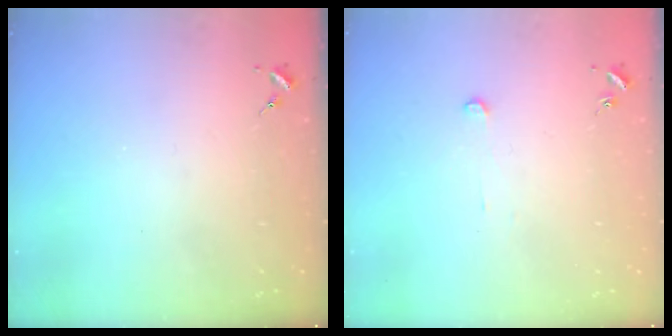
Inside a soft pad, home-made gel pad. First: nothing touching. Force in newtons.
{"total": 2.6, "press": 2.6, "slide": 0.2}